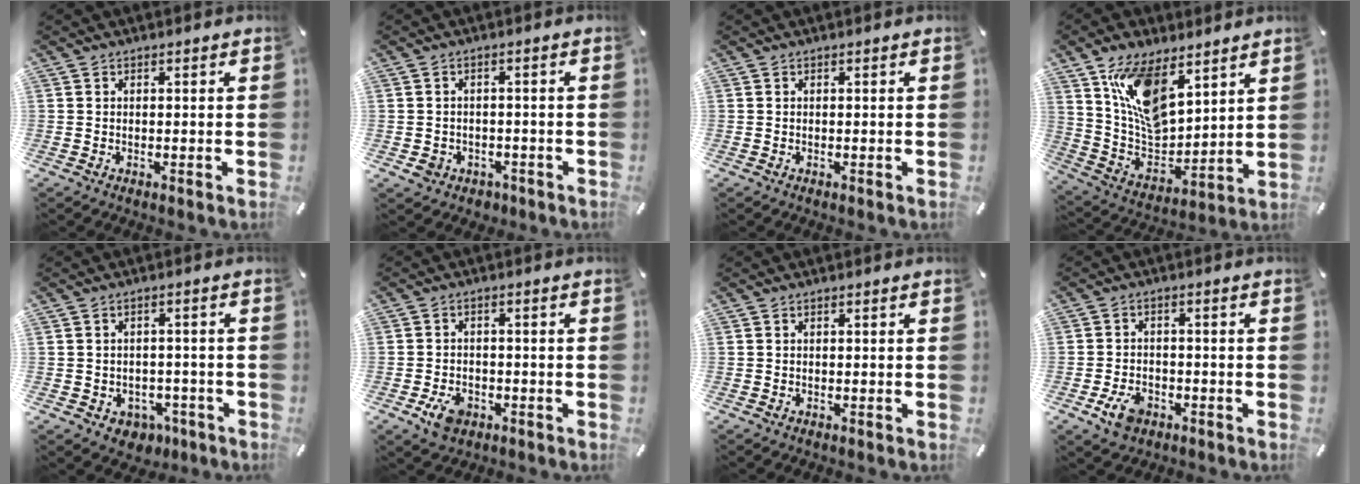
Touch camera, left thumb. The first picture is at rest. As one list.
[{"total": 3.6, "force": [-1.4, 3.1, 1.1], "torque": [-0.026, 0.002, -0.026]}, {"total": 0.0}, {"total": 14.3, "force": [8.8, 7.7, 8.2], "torque": [-0.164, -0.046, 0.169]}, {"total": 4.5, "force": [-1.4, 4.0, 1.5], "torque": [-0.022, 0.011, -0.024]}, {"total": 5.3, "force": [-2.5, 3.8, 2.8], "torque": [-0.062, 0.009, -0.046]}, {"total": 0.0}, {"total": 5.6, "force": [-2.8, 3.8, 3.0], "torque": [-0.065, 0.010, -0.051]}]